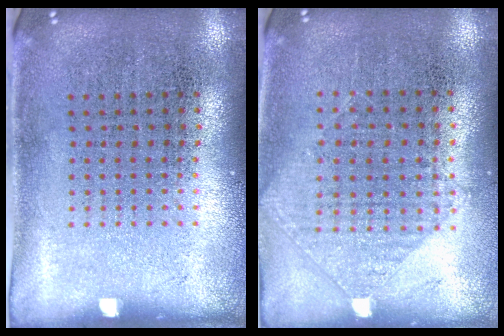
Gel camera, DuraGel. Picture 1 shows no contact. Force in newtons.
{"total": 0.9, "press": 0.8, "slide": 0.3}